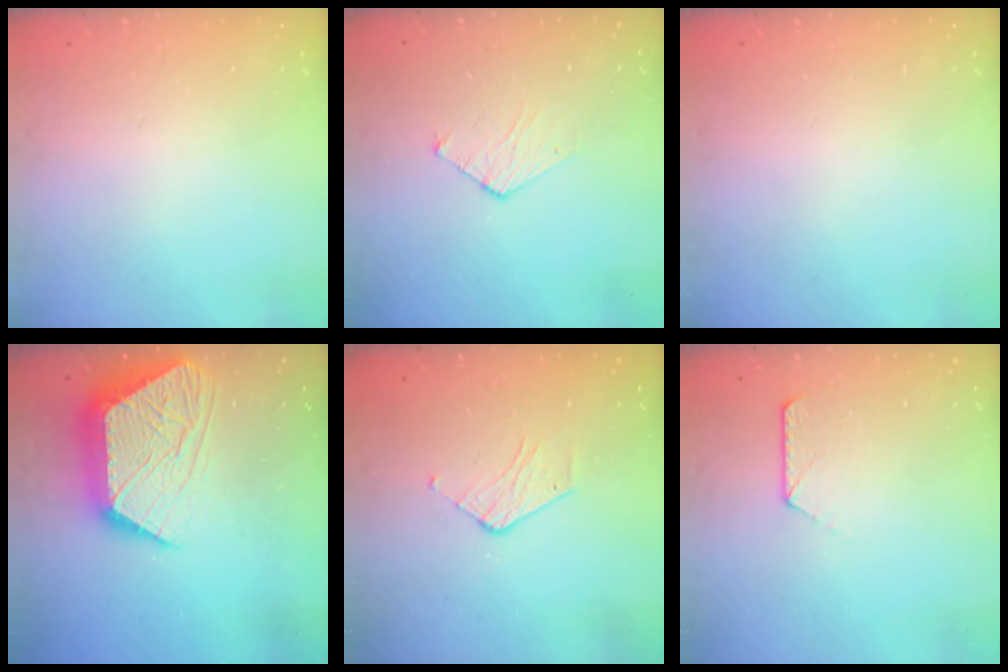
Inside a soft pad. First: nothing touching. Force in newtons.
{"total": 4.7, "press": 4.7, "slide": 0.4}
{"total": 0.0}
{"total": 18.1, "press": 18.1, "slide": 1.2}
{"total": 4.4, "press": 4.4, "slide": 0.3}
{"total": 7.0, "press": 7.0, "slide": 0.7}